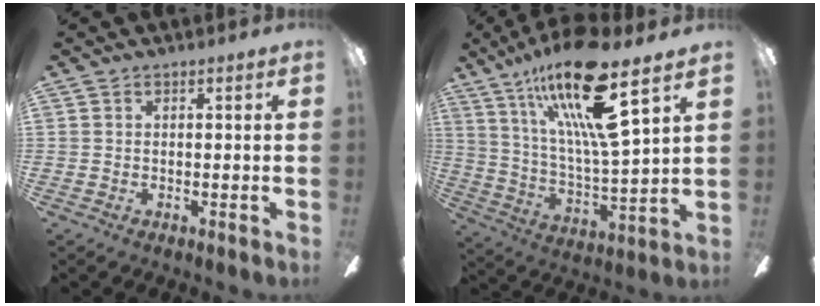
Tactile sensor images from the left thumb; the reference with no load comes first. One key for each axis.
{"total": 21.7, "fx": 13.8, "fy": 4.3, "fz": 16.2, "tx": -0.314, "ty": -0.065, "tz": 0.217}